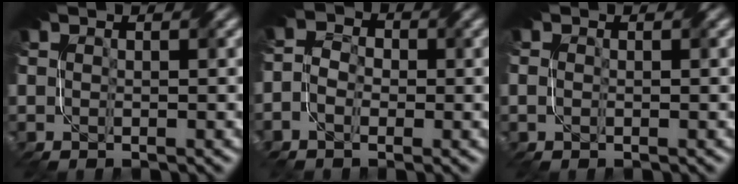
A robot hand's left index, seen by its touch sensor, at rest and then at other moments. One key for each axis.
{"total": 2.6, "fx": -2.0, "fy": 1.7, "fz": 0.2, "tx": -0.010, "ty": 0.002, "tz": -0.020}
{"total": 1.3, "fx": -1.2, "fy": 0.1, "fz": -0.6, "tx": 0.003, "ty": -0.004, "tz": -0.001}